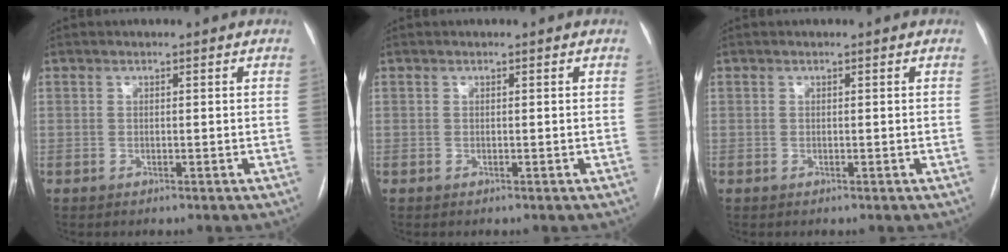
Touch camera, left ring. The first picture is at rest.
{"total": 0.0}
{"total": 0.0}